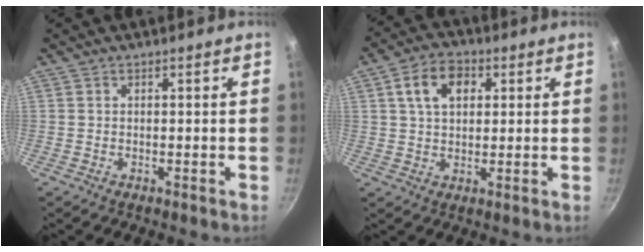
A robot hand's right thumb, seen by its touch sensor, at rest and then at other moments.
{"total": 8.4, "force": [2.6, 5.7, 5.6], "torque": [-0.073, 0.007, 0.039]}